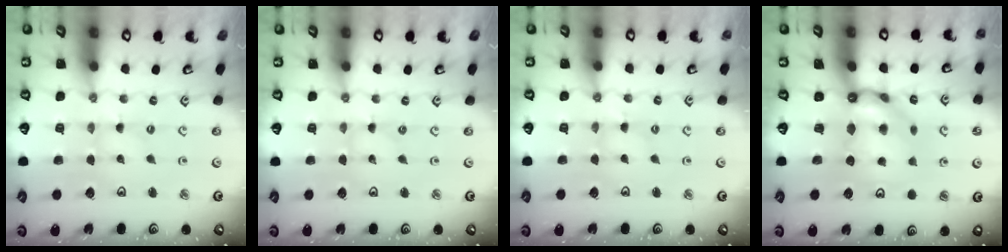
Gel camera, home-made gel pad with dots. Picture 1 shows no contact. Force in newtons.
{"total": 0.0}
{"total": 0.0}
{"total": 9.7, "press": 9.6, "slide": 0.9}